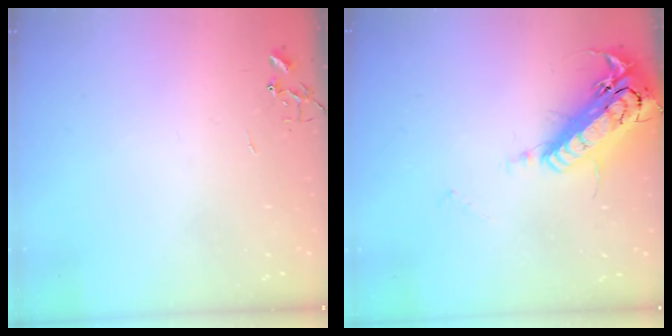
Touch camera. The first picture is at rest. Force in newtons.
{"total": 21.3, "press": 20.9, "slide": 4.0}